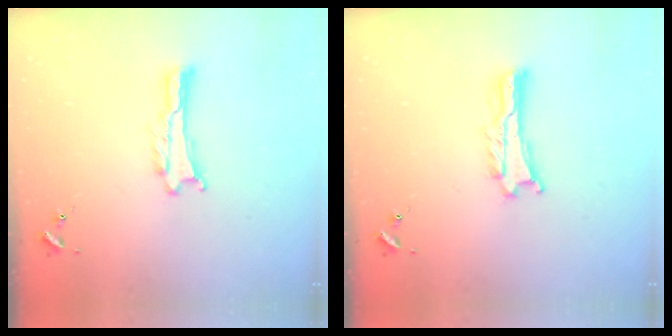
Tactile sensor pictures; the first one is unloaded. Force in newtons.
{"total": 0.8, "press": 0.8, "slide": 0.2}